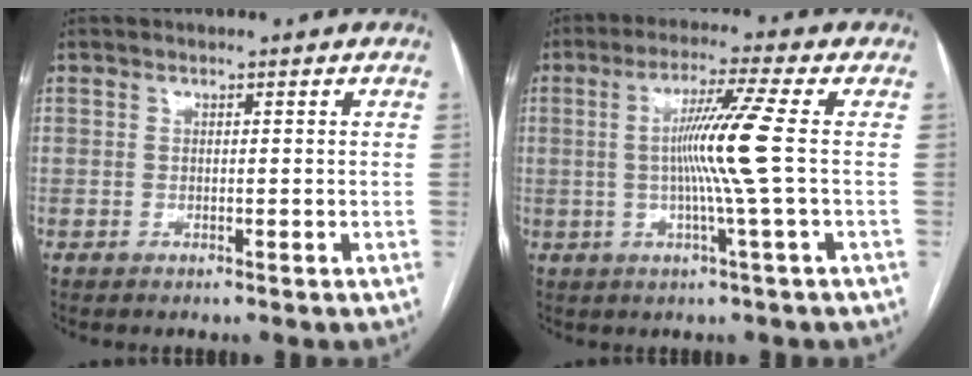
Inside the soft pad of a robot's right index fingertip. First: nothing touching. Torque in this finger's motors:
{"motor_torque": [0.82, -0.14, 0.55, 0.16]}